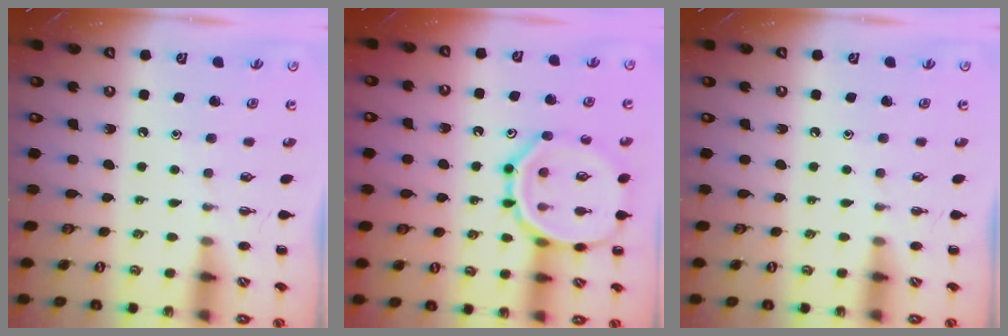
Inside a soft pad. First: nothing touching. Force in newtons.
{"total": 15.3, "press": 15.2, "slide": 1.4}
{"total": 0.0}